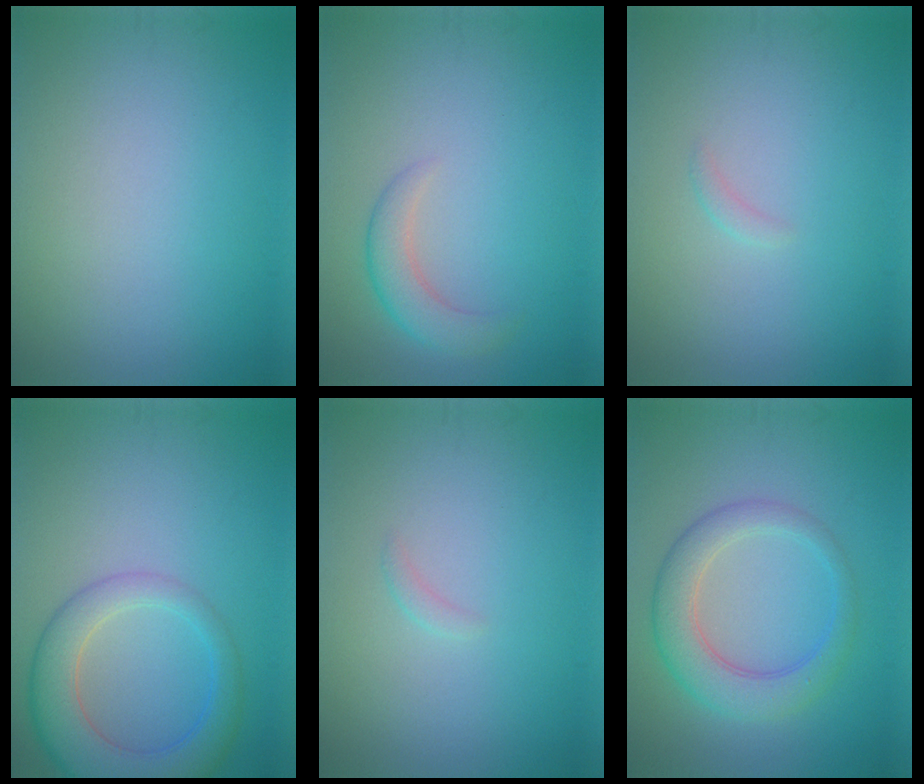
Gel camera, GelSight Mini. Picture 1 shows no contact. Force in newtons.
{"total": 2.7, "press": 2.7, "slide": 0.2}
{"total": 0.6, "press": 0.6, "slide": 0.1}
{"total": 6.4, "press": 6.4, "slide": 0.3}
{"total": 0.6, "press": 0.6, "slide": 0.1}
{"total": 4.8, "press": 4.7, "slide": 0.1}